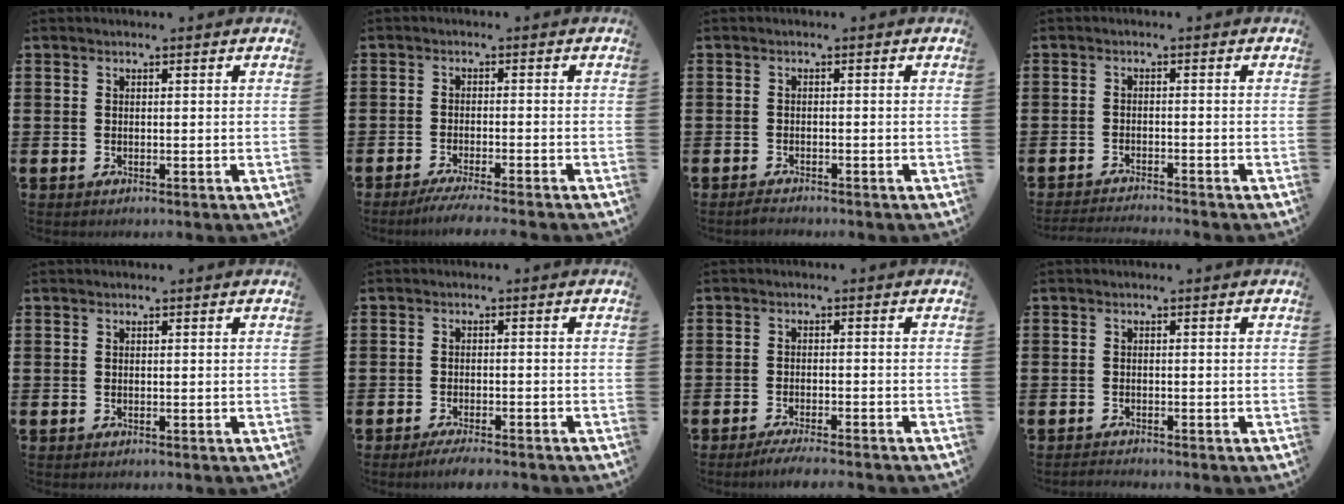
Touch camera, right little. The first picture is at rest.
{"total": 2.2, "force": [-1.7, -0.3, 1.4], "torque": [-0.019, 0.000, -0.030]}
{"total": 0.9, "force": [-0.8, 0.1, 0.3], "torque": [-0.009, 0.000, -0.017]}
{"total": 1.7, "force": [-1.7, -0.3, 0.1], "torque": [-0.002, 0.002, -0.033]}
{"total": 0.0}
{"total": 1.7, "force": [-1.4, 0.0, 0.9], "torque": [-0.013, 0.004, -0.026]}
{"total": 1.8, "force": [-1.6, -0.2, 1.0], "torque": [-0.012, 0.005, -0.029]}
{"total": 0.8, "force": [-0.8, 0.0, 0.0], "torque": [-0.002, -0.002, -0.016]}